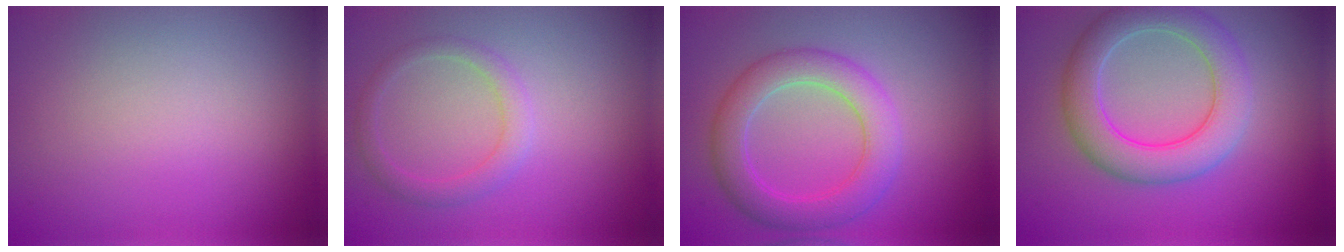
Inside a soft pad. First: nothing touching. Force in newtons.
{"total": 2.1, "press": 2.1, "slide": 0.2}
{"total": 5.0, "press": 5.0, "slide": 0.2}
{"total": 6.0, "press": 6.0, "slide": 0.2}